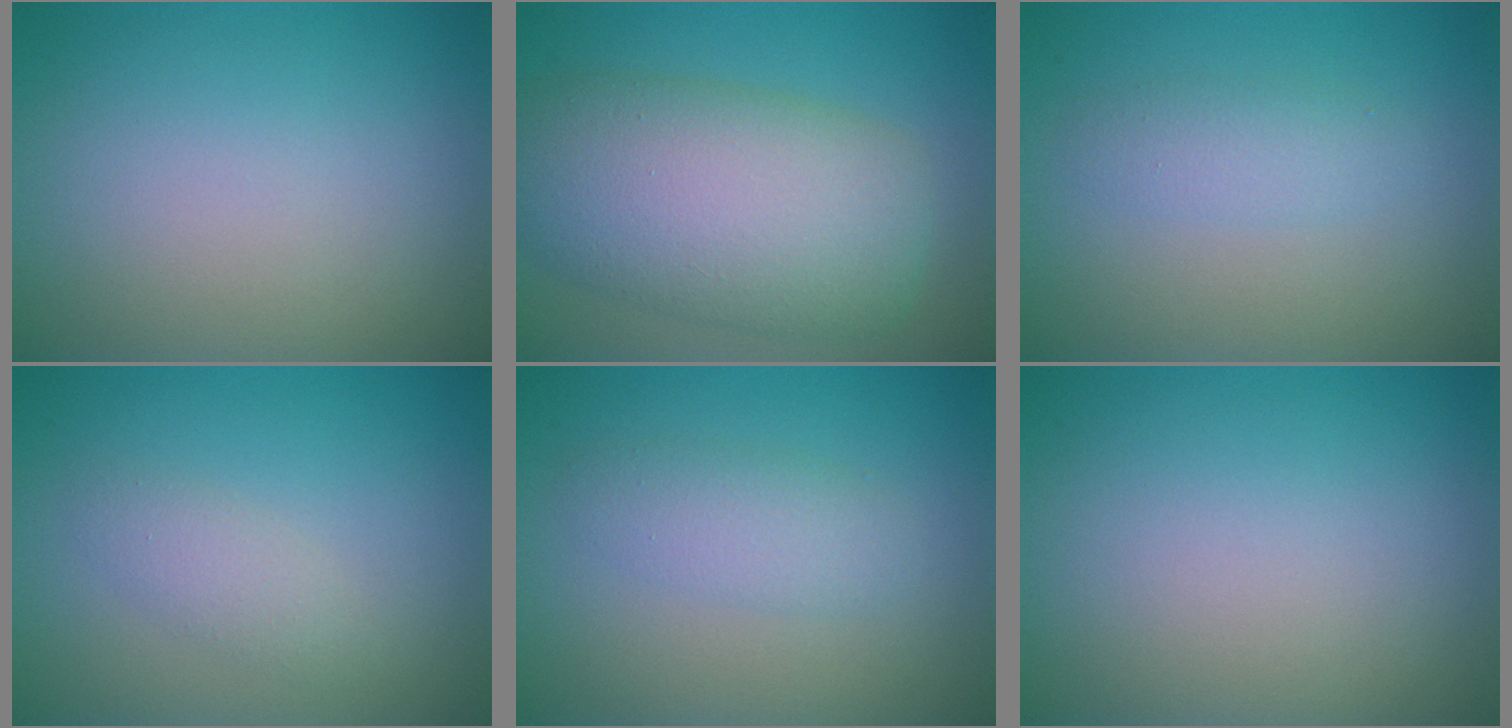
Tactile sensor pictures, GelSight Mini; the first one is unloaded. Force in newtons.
{"total": 10.2, "press": 10.2, "slide": 0.3}
{"total": 1.9, "press": 1.9, "slide": 0.0}
{"total": 1.6, "press": 1.6, "slide": 0.1}
{"total": 2.3, "press": 2.3, "slide": 0.1}
{"total": 0.0}